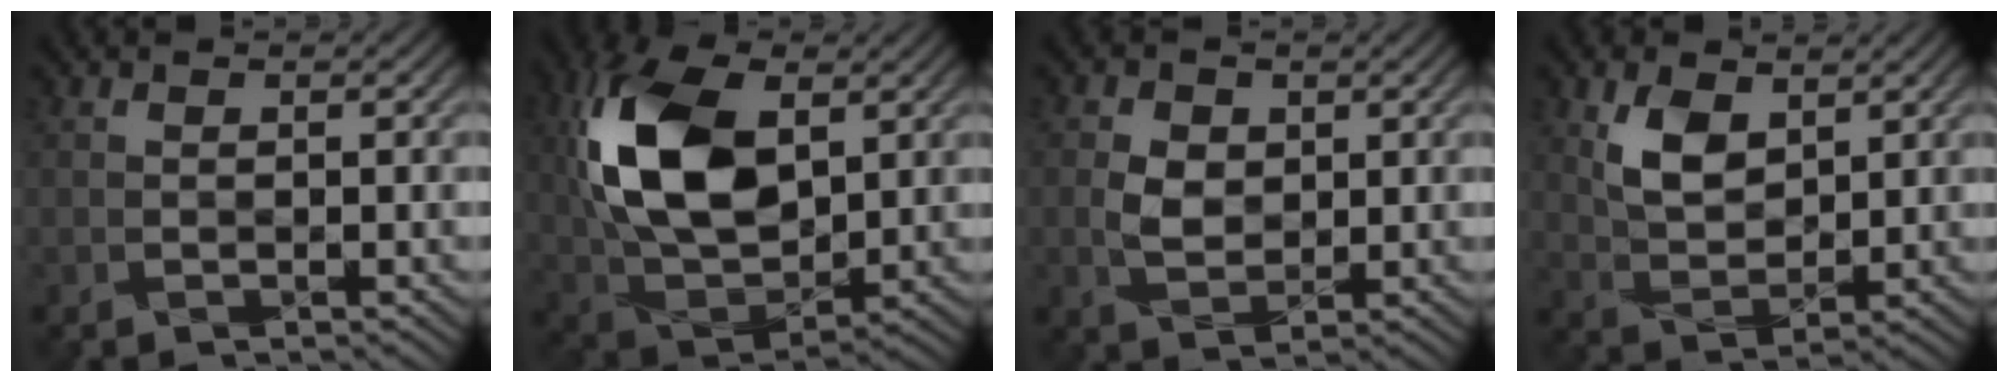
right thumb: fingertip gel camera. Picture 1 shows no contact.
{"total": 14.1, "force": [3.5, 8.4, 10.8], "torque": [-0.258, 0.011, 0.070]}
{"total": 2.9, "force": [0.5, 2.4, 1.6], "torque": [-0.041, -0.003, 0.010]}
{"total": 4.9, "force": [2.7, 2.9, 3.0], "torque": [-0.074, -0.010, 0.058]}